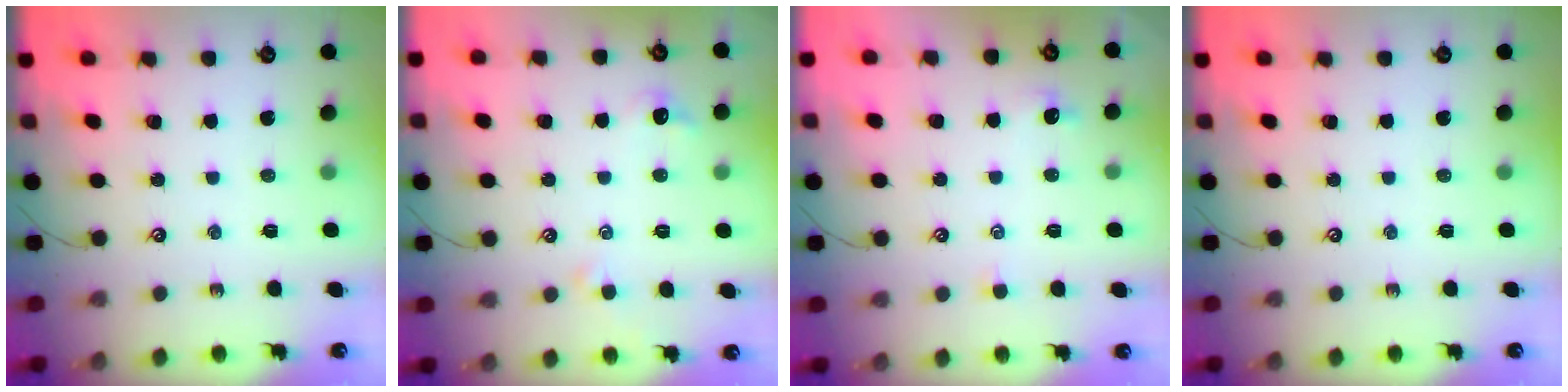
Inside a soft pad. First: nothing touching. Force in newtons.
{"total": 0.9, "press": 0.6, "slide": 0.7}
{"total": 0.6, "press": 0.3, "slide": 0.5}
{"total": 0.0}